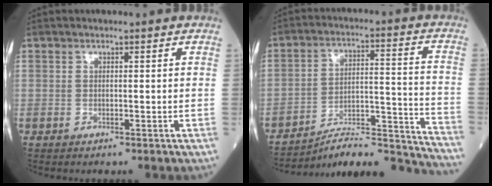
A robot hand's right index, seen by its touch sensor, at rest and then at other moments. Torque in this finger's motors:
{"motor_torque": [0.09, -0.01, 0.39, 0.07]}